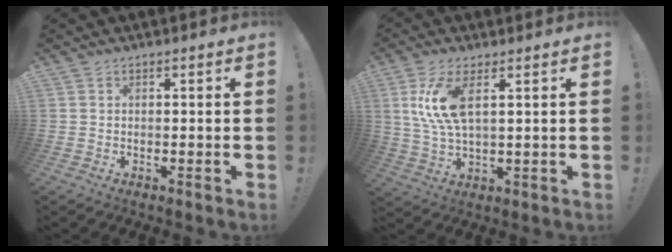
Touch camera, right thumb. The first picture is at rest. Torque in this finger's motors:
{"motor_torque": [0.58, 1.63, 0.62, -0.35, 0.13]}